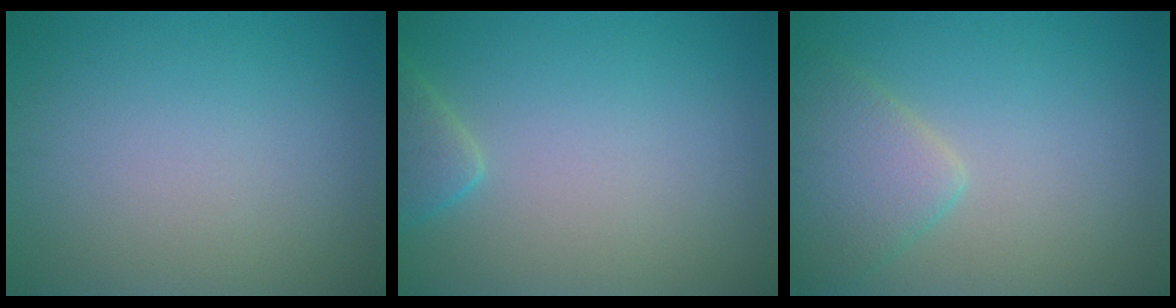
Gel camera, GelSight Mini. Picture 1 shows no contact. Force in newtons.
{"total": 2.0, "press": 2.0, "slide": 0.2}
{"total": 3.7, "press": 3.7, "slide": 0.3}